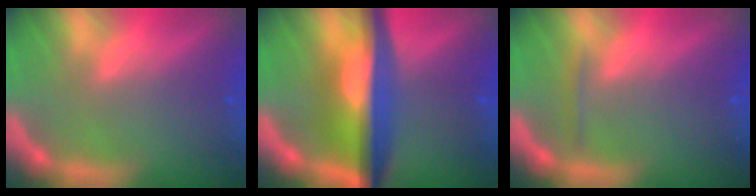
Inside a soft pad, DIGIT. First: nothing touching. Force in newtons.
{"total": 10.1}
{"total": 0.9}